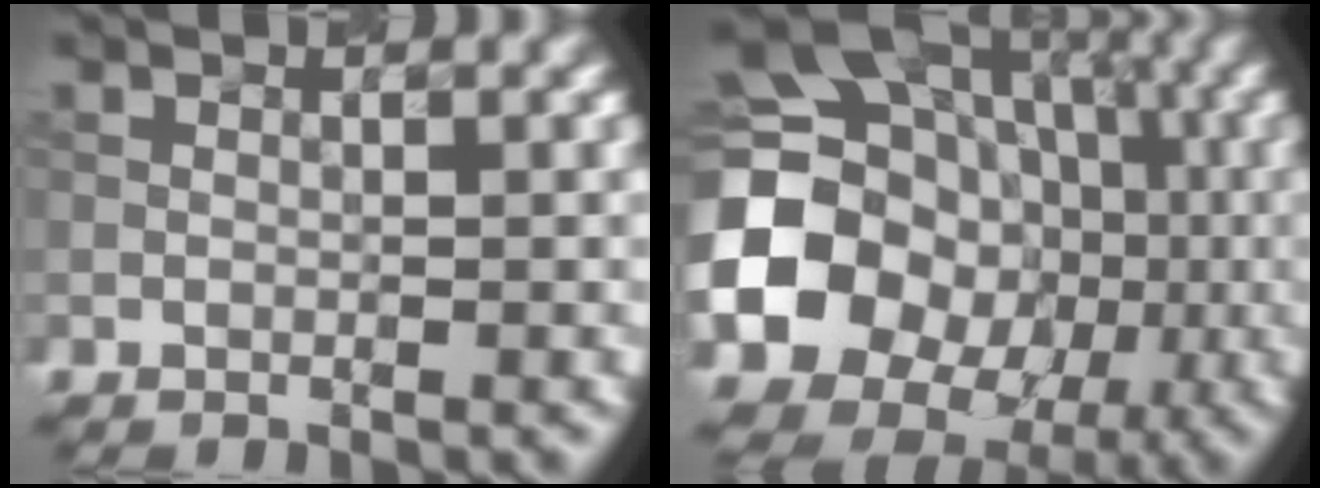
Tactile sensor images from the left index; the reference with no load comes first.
{"total": 21.1, "force": [-2.6, 19.0, 8.7], "torque": [-0.181, -0.010, -0.077]}